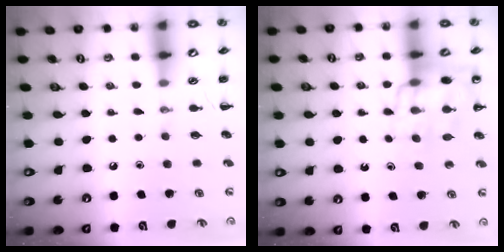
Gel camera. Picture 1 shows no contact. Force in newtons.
{"total": 12.3, "press": 11.9, "slide": 2.9}